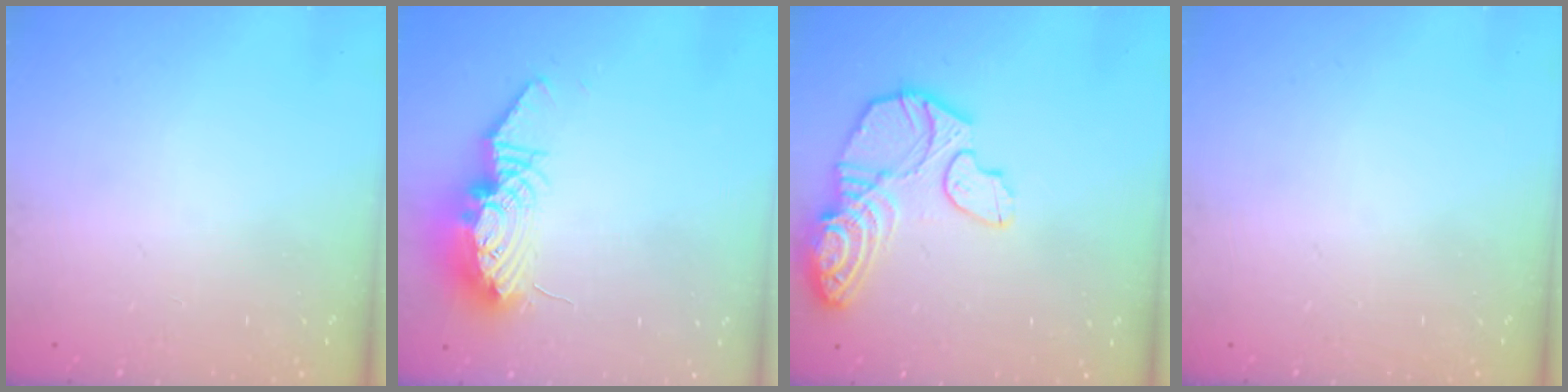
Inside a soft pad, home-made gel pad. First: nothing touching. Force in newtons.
{"total": 12.1, "press": 12.1, "slide": 1.3}
{"total": 16.4, "press": 16.4, "slide": 1.5}
{"total": 0.0}